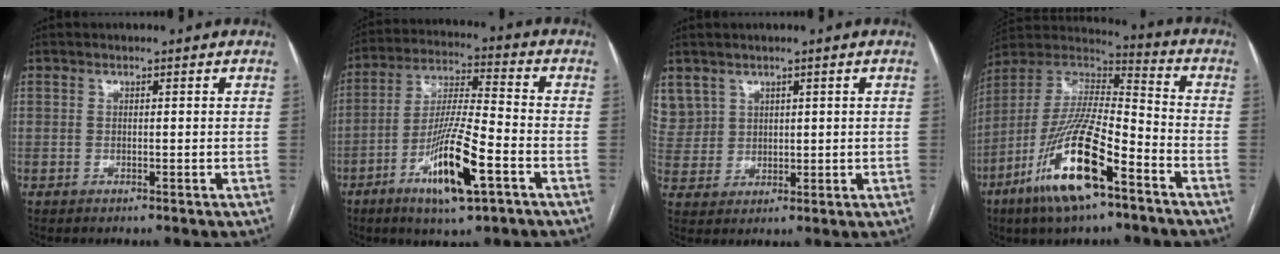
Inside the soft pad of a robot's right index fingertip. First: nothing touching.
{"total": 13.5, "force": [-6.0, 1.5, 12.0], "torque": [-0.229, -0.014, -0.106]}
{"total": 8.2, "force": [4.6, 6.7, 1.4], "torque": [-0.046, 0.022, 0.109]}
{"total": 18.8, "force": [-9.7, 3.7, 15.7], "torque": [-0.334, -0.026, -0.176]}